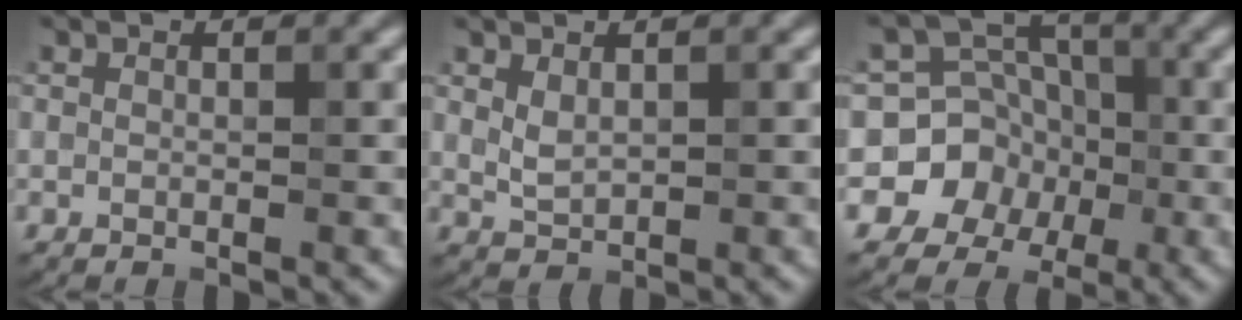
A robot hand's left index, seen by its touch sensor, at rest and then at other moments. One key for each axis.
{"total": 1.6, "fx": 0.7, "fy": 0.9, "fz": 1.1, "tx": -0.024, "ty": -0.002, "tz": 0.021}
{"total": 7.1, "fx": -2.3, "fy": 6.6, "fz": 1.2, "tx": 0.008, "ty": 0.012, "tz": -0.059}